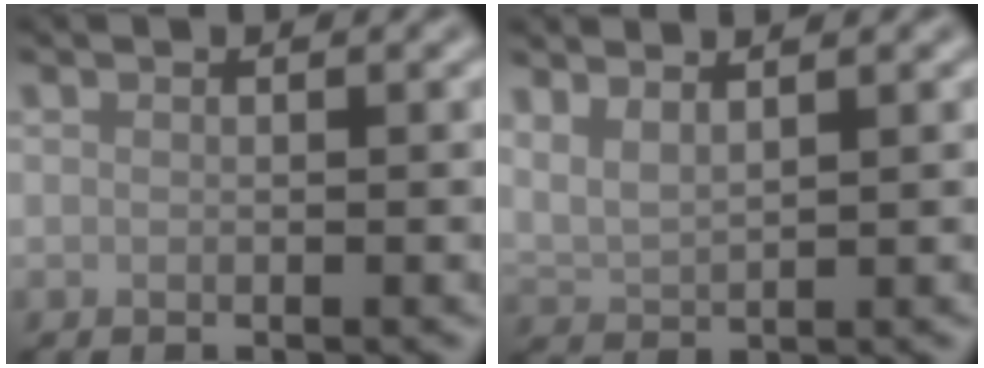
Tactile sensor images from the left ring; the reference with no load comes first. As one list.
[{"total": 2.5, "force": [1.9, 0.6, 1.5], "torque": [-0.031, 0.004, 0.038]}]